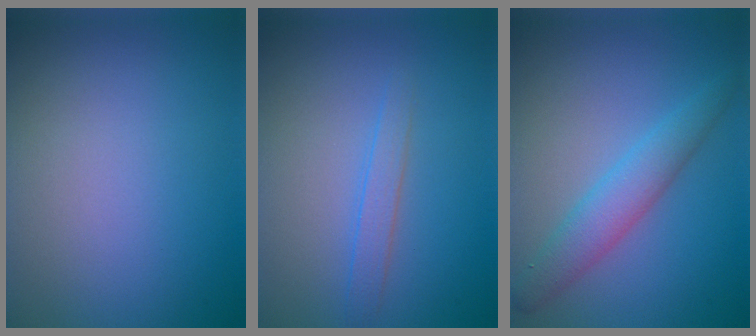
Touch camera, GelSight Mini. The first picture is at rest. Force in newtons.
{"total": 1.5, "press": 1.5, "slide": 0.1}
{"total": 2.6, "press": 2.6, "slide": 0.0}